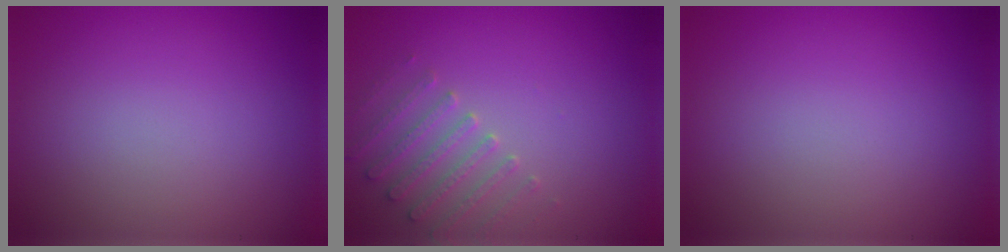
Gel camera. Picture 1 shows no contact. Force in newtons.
{"total": 2.6, "press": 2.6, "slide": 0.6}
{"total": 0.0}